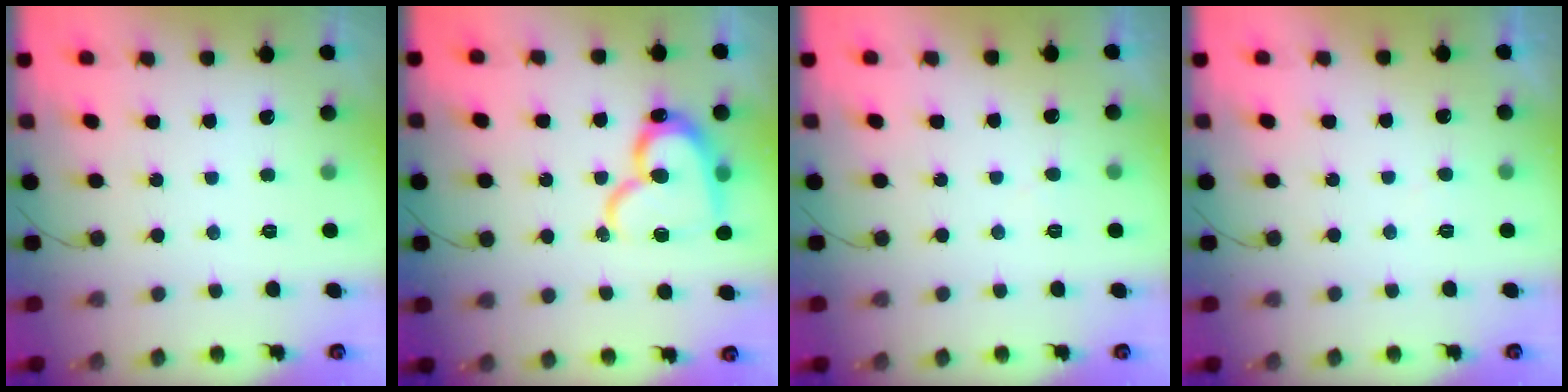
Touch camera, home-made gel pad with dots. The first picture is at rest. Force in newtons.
{"total": 15.2, "press": 15.2, "slide": 0.7}
{"total": 3.3, "press": 3.3, "slide": 0.2}
{"total": 4.0, "press": 4.0, "slide": 0.2}